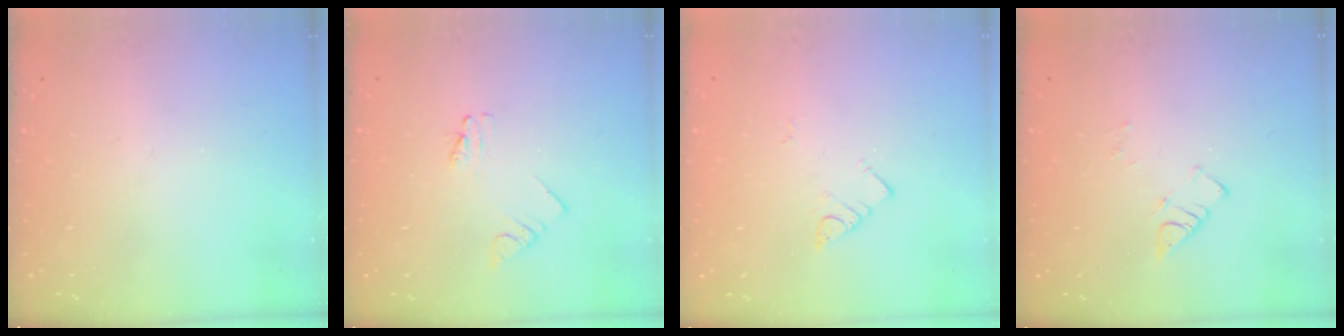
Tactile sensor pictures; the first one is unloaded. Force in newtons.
{"total": 1.1, "press": 1.1, "slide": 0.0}
{"total": 2.9, "press": 2.9, "slide": 0.3}
{"total": 4.1, "press": 4.0, "slide": 0.7}